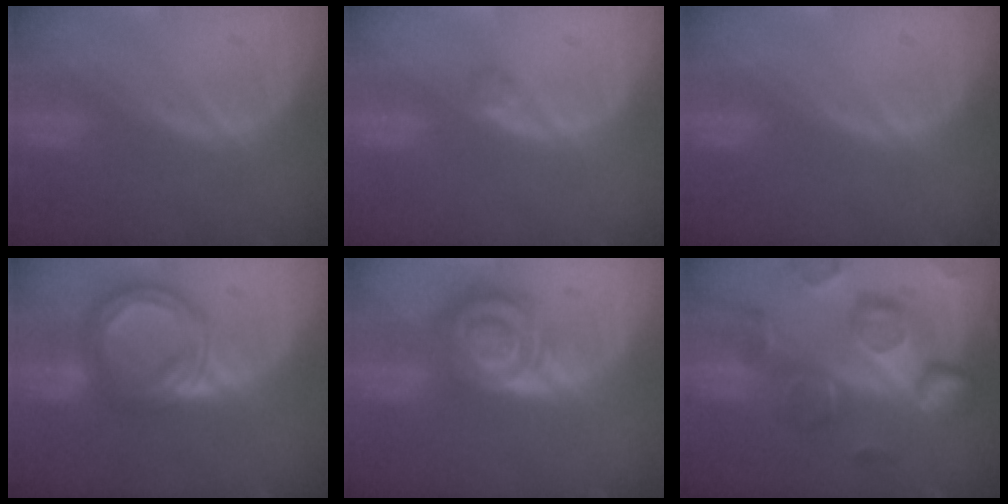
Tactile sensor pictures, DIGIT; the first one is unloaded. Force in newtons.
{"total": 1.2, "press": 1.2, "slide": 0.1}
{"total": 0.0}
{"total": 8.6, "press": 8.6, "slide": 0.6}
{"total": 8.5, "press": 7.3, "slide": 4.4}
{"total": 12.3, "press": 10.7, "slide": 6.0}